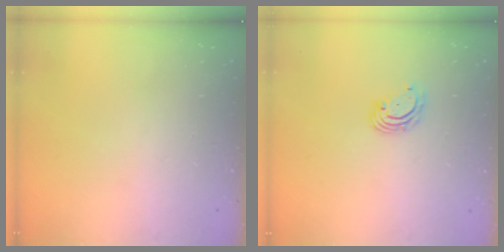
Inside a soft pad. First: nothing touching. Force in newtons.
{"total": 4.5, "press": 4.5, "slide": 0.5}